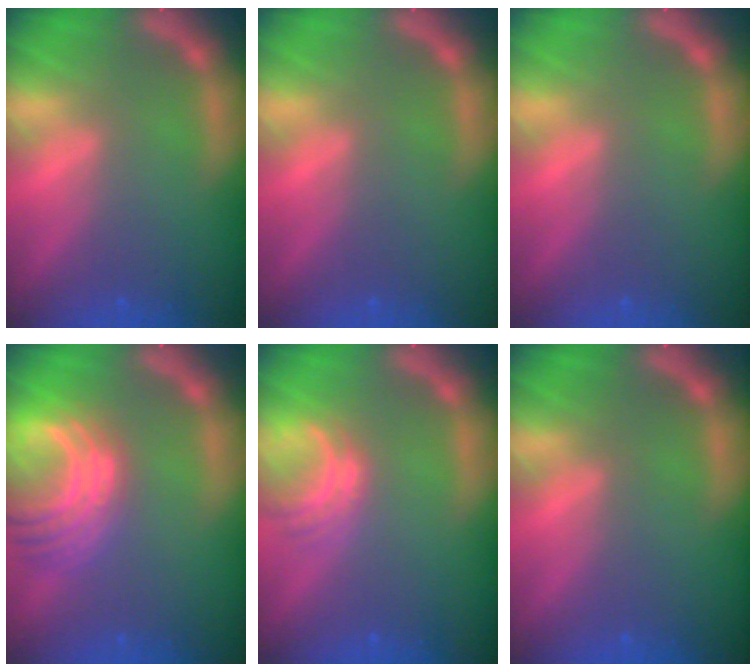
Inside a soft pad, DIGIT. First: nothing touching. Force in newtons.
{"total": 0.0}
{"total": 0.0}
{"total": 8.1}
{"total": 3.0}
{"total": 0.0}